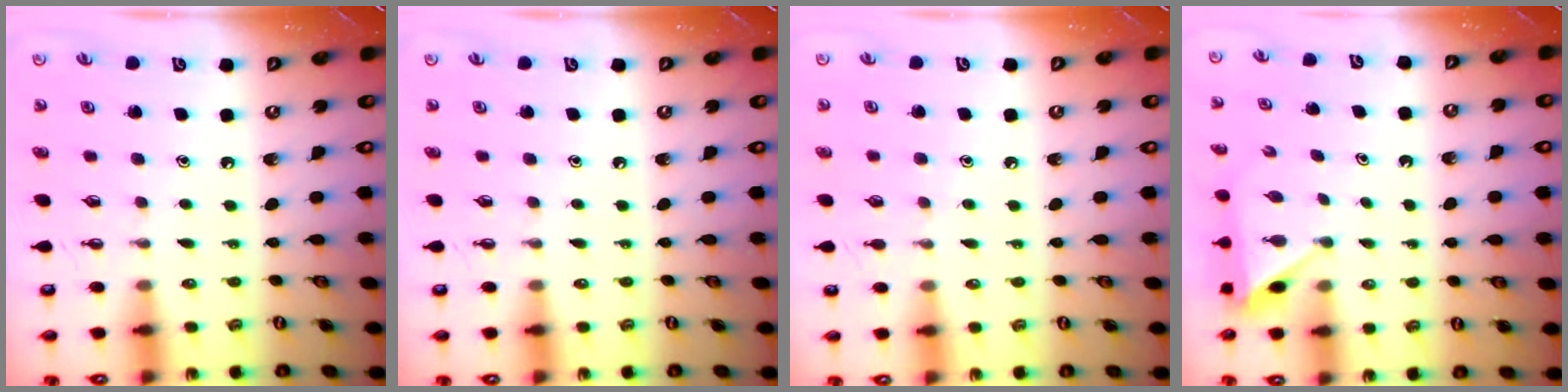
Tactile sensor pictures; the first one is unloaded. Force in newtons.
{"total": 0.0}
{"total": 3.4, "press": 3.3, "slide": 0.4}
{"total": 2.7, "press": 2.7, "slide": 0.3}